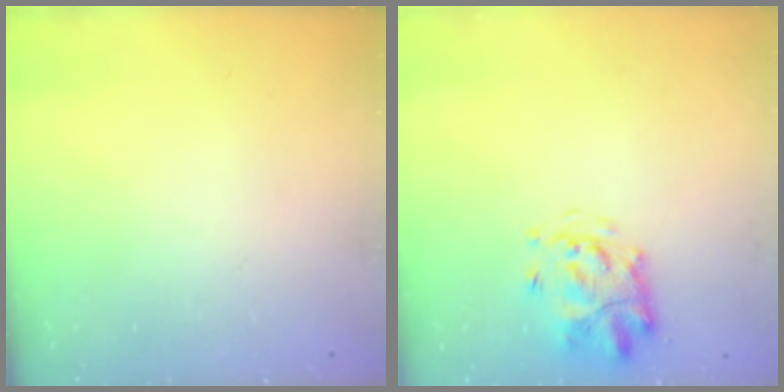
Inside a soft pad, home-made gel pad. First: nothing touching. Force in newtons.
{"total": 3.5, "press": 3.3, "slide": 1.1}